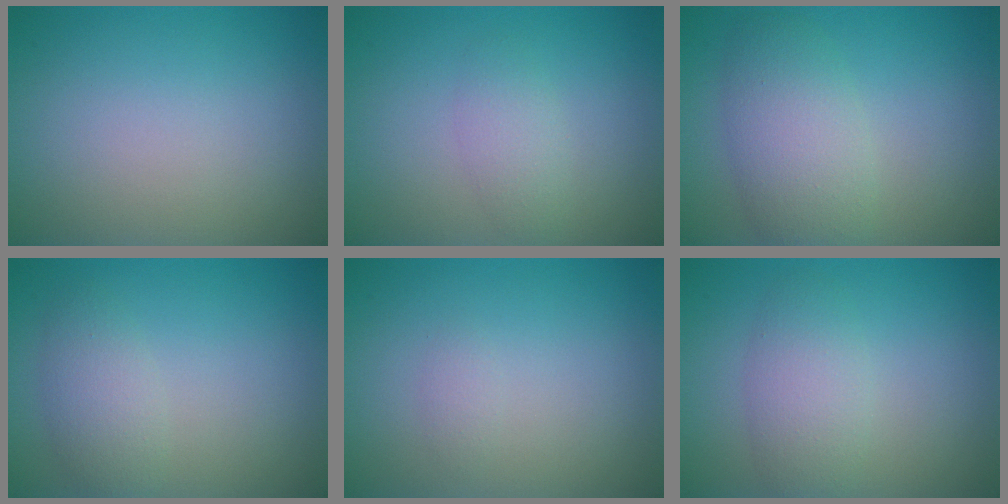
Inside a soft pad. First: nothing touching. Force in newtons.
{"total": 1.8, "press": 1.8, "slide": 0.1}
{"total": 4.9, "press": 4.9, "slide": 0.3}
{"total": 2.6, "press": 2.6, "slide": 0.1}
{"total": 0.7, "press": 0.7, "slide": 0.0}
{"total": 3.1, "press": 3.1, "slide": 0.1}